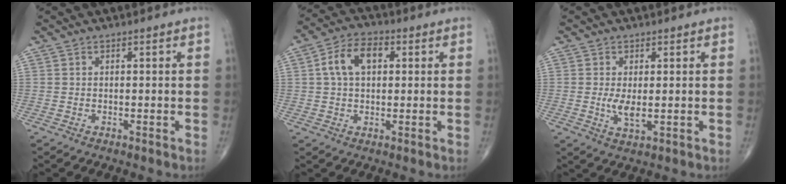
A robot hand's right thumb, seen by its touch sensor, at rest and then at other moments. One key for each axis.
{"total": 8.2, "fx": 1.7, "fy": 5.1, "fz": 6.2, "tx": -0.110, "ty": 0.019, "tz": 0.026}
{"total": 3.7, "fx": 0.0, "fy": 1.5, "fz": 3.4, "tx": -0.070, "ty": -0.012, "tz": 0.003}